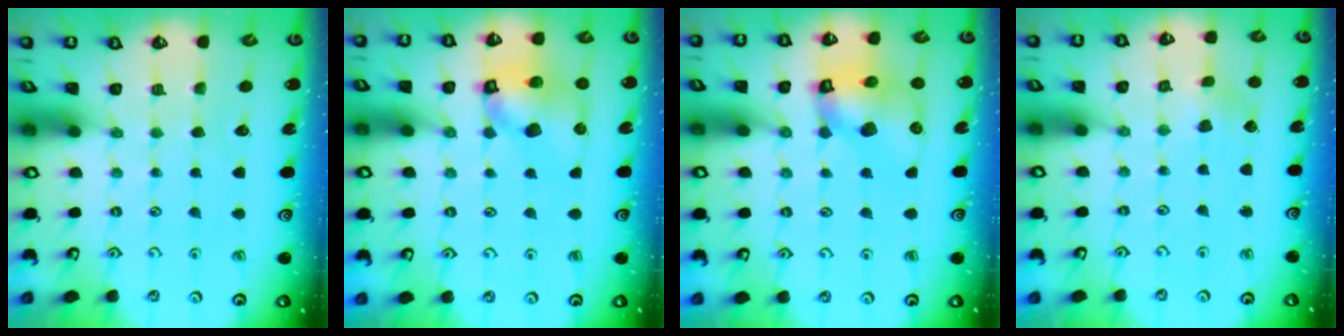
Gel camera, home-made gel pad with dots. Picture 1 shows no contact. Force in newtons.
{"total": 10.5, "press": 10.4, "slide": 1.7}
{"total": 11.4, "press": 11.3, "slide": 1.6}
{"total": 2.4, "press": 2.4, "slide": 0.2}